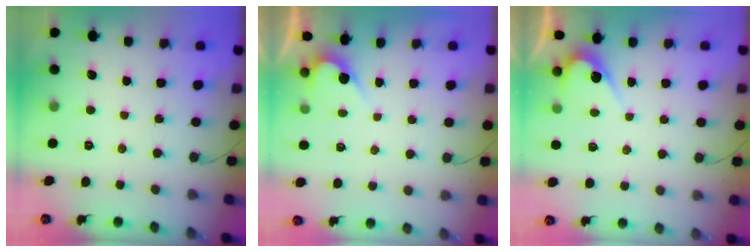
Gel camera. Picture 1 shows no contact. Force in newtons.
{"total": 2.4, "press": 2.4, "slide": 0.1}
{"total": 3.0, "press": 3.0, "slide": 0.3}